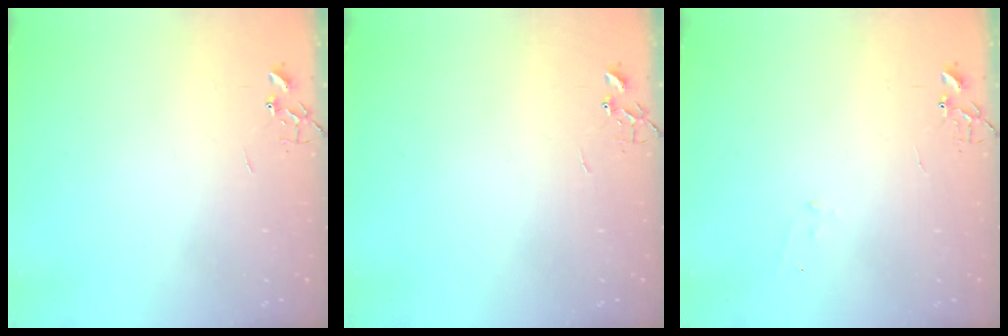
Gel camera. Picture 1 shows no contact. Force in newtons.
{"total": 0.0}
{"total": 5.6, "press": 5.6, "slide": 0.7}